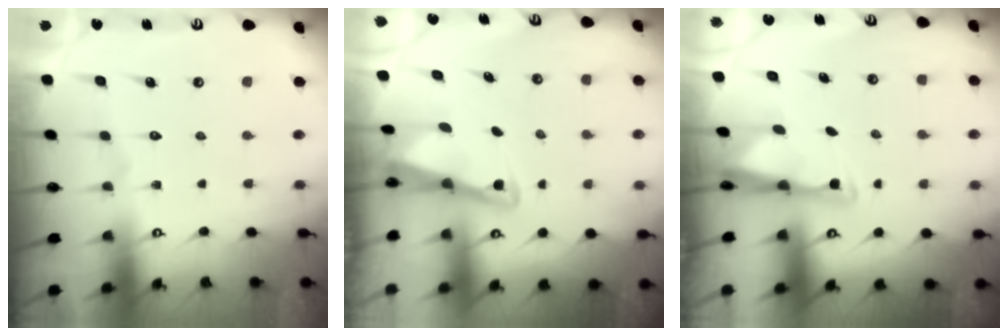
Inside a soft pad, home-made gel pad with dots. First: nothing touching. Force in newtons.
{"total": 2.8, "press": 2.8, "slide": 0.4}
{"total": 2.9, "press": 2.9, "slide": 0.4}